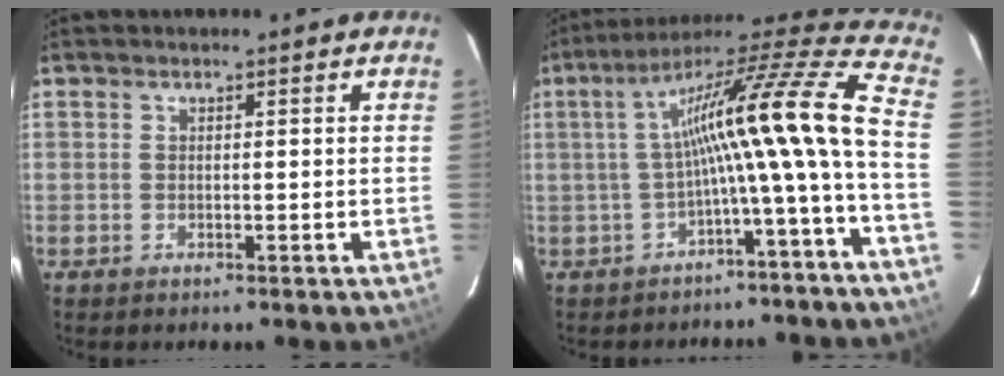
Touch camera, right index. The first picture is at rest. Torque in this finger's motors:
{"motor_torque": [0.72, -0.43, 1.05, 0.21]}